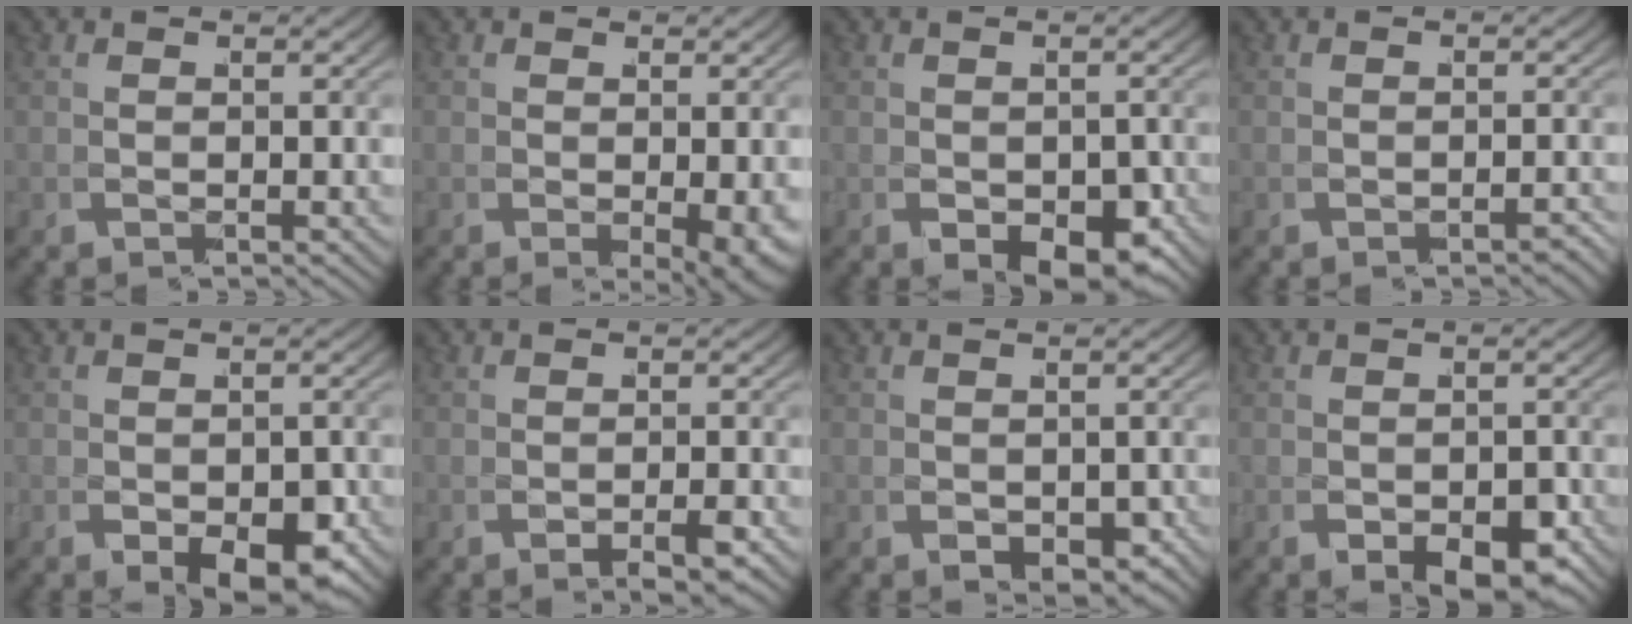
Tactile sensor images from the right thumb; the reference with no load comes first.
{"total": 2.3, "force": [-0.6, 0.3, 2.2], "torque": [-0.033, -0.010, 0.000]}
{"total": 3.4, "force": [-1.4, 1.6, 2.7], "torque": [-0.048, -0.016, -0.009]}
{"total": 1.2, "force": [-1.1, -0.3, -0.1], "torque": [-0.016, -0.007, -0.015]}
{"total": 3.8, "force": [-1.5, 1.4, 3.2], "torque": [-0.058, -0.016, -0.012]}
{"total": 1.6, "force": [-1.1, -0.5, 1.0], "torque": [-0.023, -0.001, -0.016]}
{"total": 1.7, "force": [-0.7, 0.9, 1.2], "torque": [-0.023, -0.009, -0.003]}
{"total": 3.4, "force": [-1.7, 1.1, 2.7], "torque": [-0.053, -0.013, -0.016]}